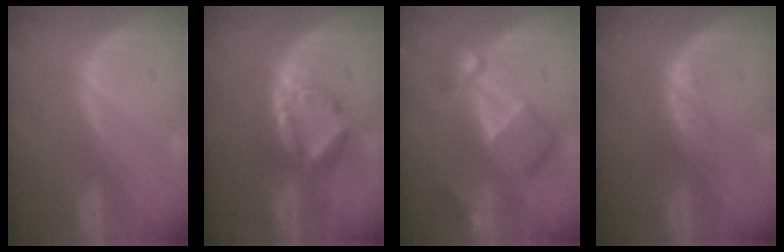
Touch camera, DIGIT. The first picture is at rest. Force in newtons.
{"total": 6.0, "press": 5.7, "slide": 1.8}
{"total": 7.8, "press": 6.8, "slide": 3.9}
{"total": 1.8, "press": 1.8, "slide": 0.1}